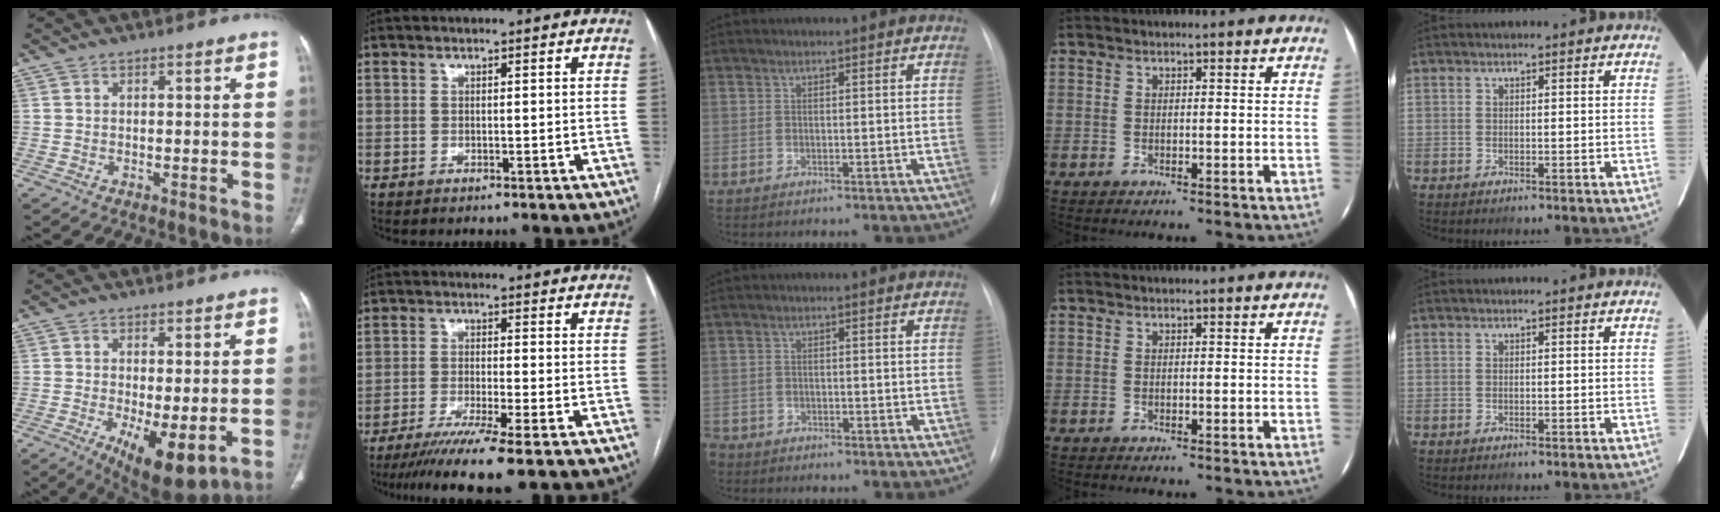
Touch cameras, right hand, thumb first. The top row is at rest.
{"thumb": {"total": 10.1, "force": [-2.5, 3.7, 9.1], "torque": [-0.144, -0.025, -0.028]}, "index": {"total": 9.6, "force": [-6.9, -1.1, 6.6], "torque": [-0.097, -0.026, -0.109]}, "middle": {"total": 4.1, "force": [-2.9, 2.8, 0.8], "torque": [-0.024, 0.000, -0.049]}}